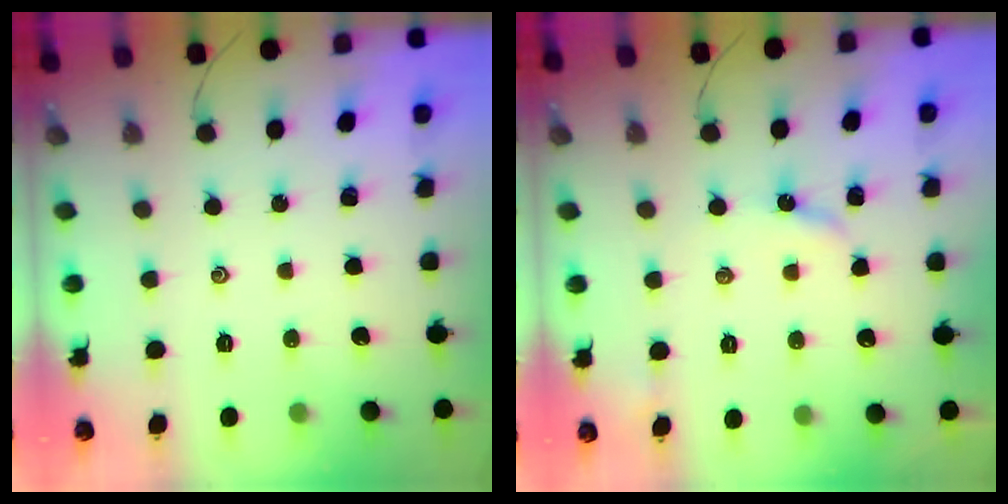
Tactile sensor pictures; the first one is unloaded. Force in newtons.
{"total": 3.2, "press": 3.2, "slide": 0.2}